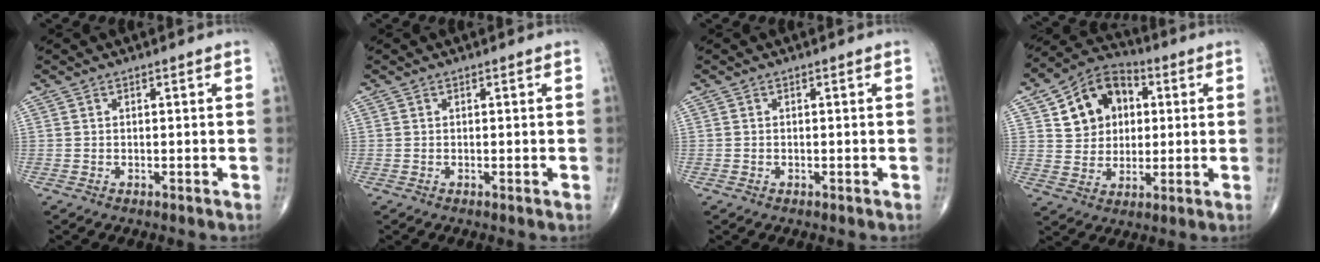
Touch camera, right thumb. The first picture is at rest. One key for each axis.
{"total": 0.0}
{"total": 0.0}
{"total": 13.1, "fx": 3.8, "fy": 10.5, "fz": 6.9, "tx": -0.072, "ty": 0.004, "tz": 0.059}